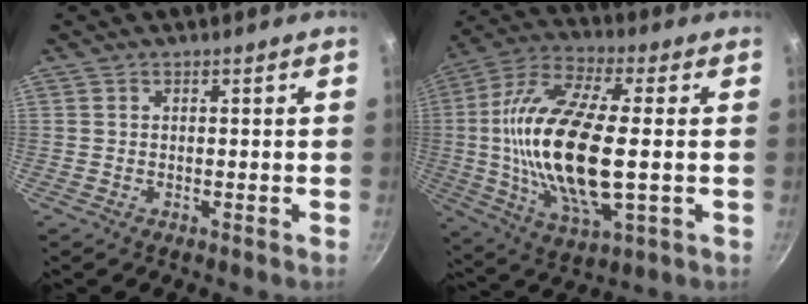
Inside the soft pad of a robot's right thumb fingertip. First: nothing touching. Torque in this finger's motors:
{"motor_torque": [-0.60, 2.42, 2.34, -0.19, 0.54]}